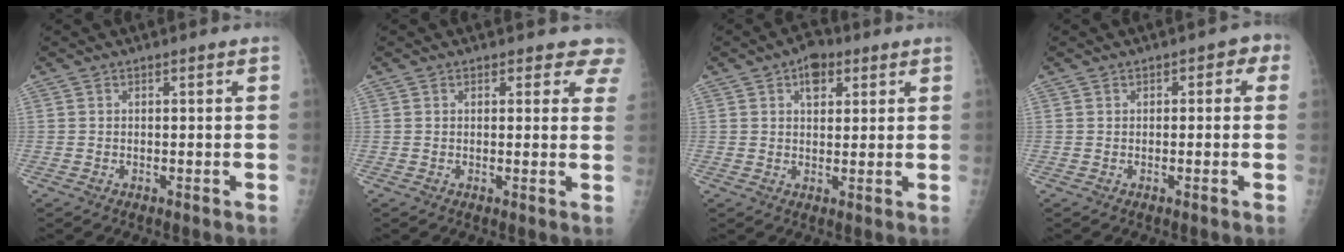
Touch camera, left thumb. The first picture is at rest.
{"total": 4.3, "force": [3.4, 2.3, 1.4], "torque": [0.024, -0.012, 0.021]}
{"total": 5.1, "force": [2.4, 3.3, 3.1], "torque": [-0.024, -0.004, 0.031]}
{"total": 2.7, "force": [0.4, 2.2, 1.6], "torque": [0.004, 0.011, -0.004]}